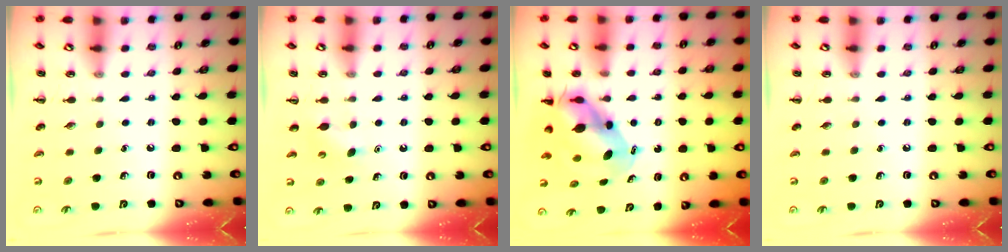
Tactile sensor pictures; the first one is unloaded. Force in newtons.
{"total": 4.2, "press": 4.0, "slide": 1.2}
{"total": 7.6, "press": 7.3, "slide": 2.0}
{"total": 0.0}